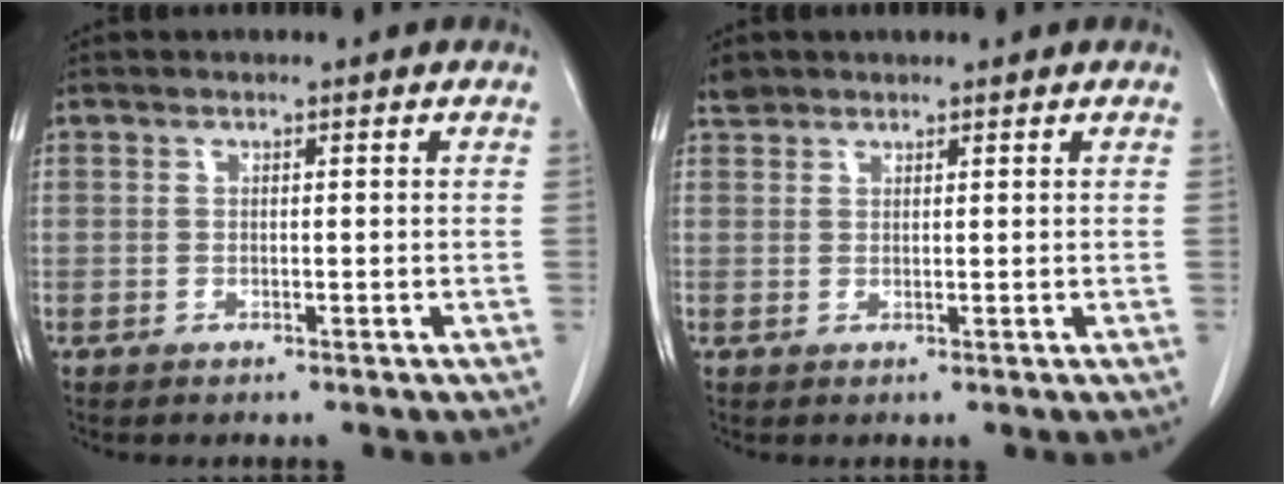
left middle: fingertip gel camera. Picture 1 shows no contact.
{"total": 1.6, "force": [1.4, 0.7, -0.1], "torque": [0.001, 0.005, 0.025]}